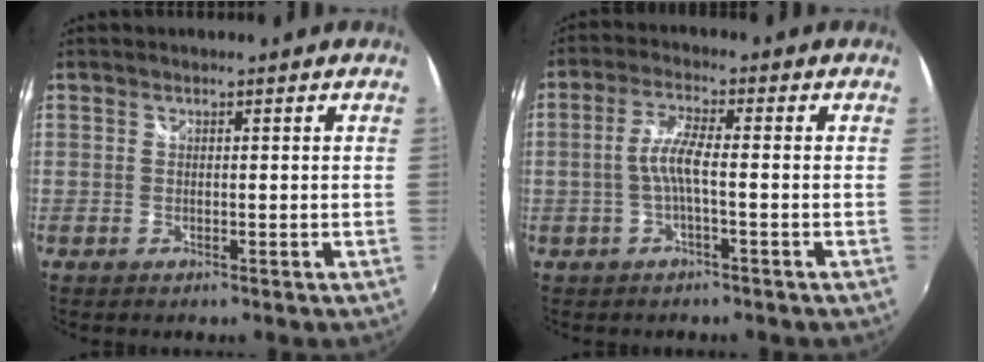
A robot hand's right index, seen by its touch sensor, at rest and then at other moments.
{"total": 4.5, "force": [-1.1, 0.4, 4.4], "torque": [-0.095, 0.006, -0.020]}